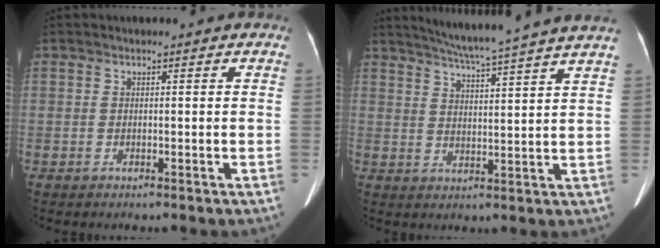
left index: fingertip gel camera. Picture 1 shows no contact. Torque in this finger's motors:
{"motor_torque": [0.50, -1.02, 0.00, 0.06]}